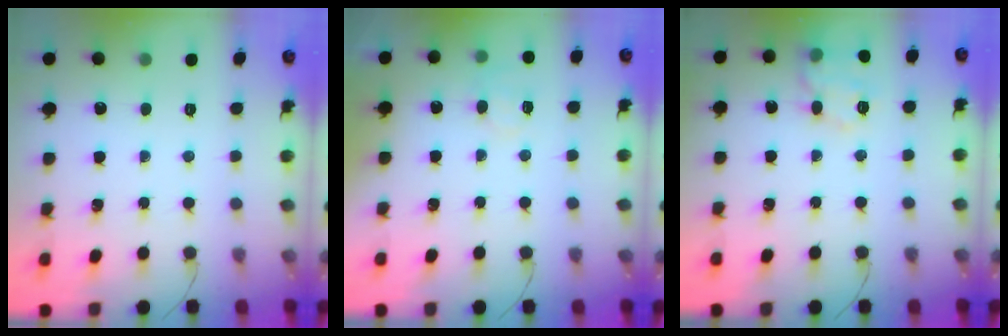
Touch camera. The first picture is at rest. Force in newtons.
{"total": 5.0, "press": 4.9, "slide": 1.2}
{"total": 12.0, "press": 12.0, "slide": 0.3}